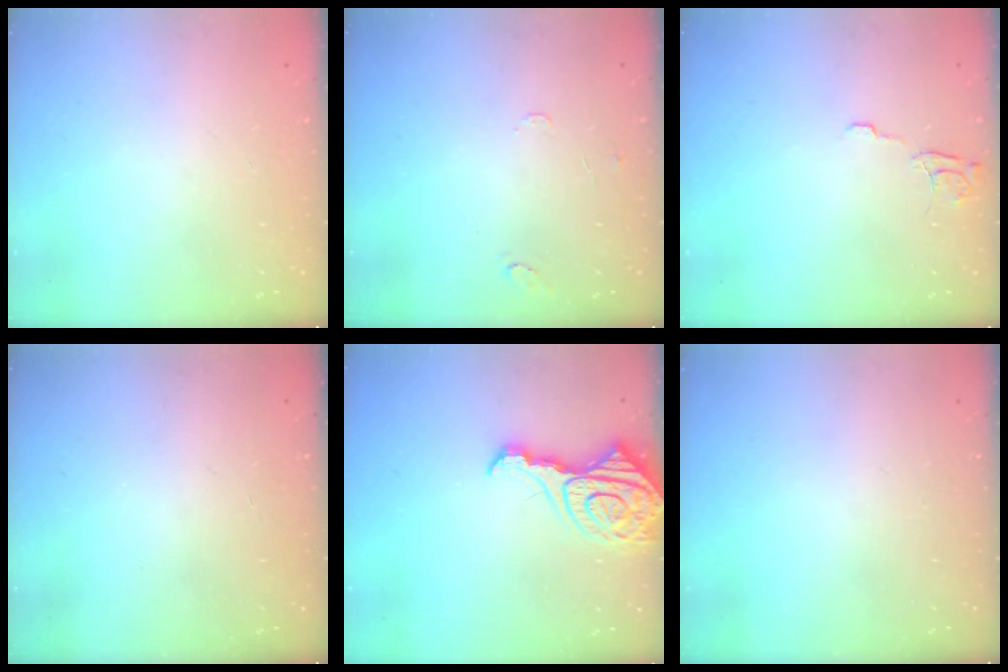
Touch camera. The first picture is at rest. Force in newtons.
{"total": 5.0, "press": 5.0, "slide": 0.5}
{"total": 5.2, "press": 5.1, "slide": 0.5}
{"total": 0.0}
{"total": 15.1, "press": 15.0, "slide": 1.7}
{"total": 0.0}